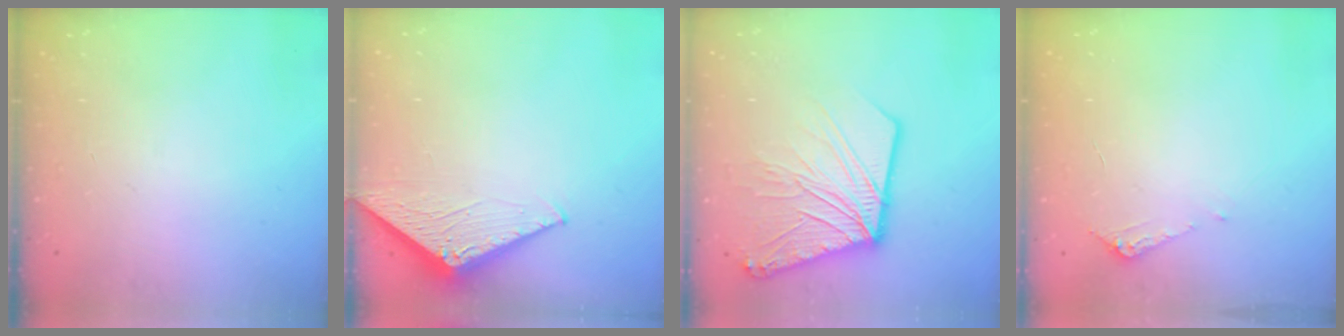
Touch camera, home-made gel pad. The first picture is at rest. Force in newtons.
{"total": 3.2, "press": 3.2, "slide": 0.2}
{"total": 18.7, "press": 18.5, "slide": 2.5}
{"total": 4.1, "press": 4.1, "slide": 0.5}